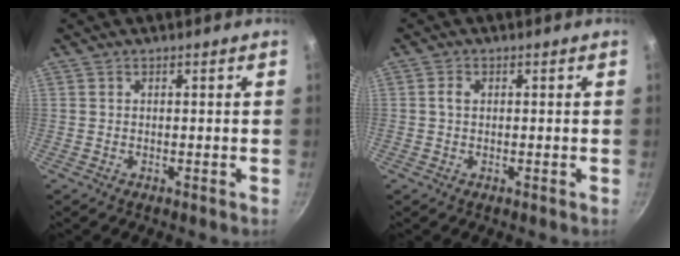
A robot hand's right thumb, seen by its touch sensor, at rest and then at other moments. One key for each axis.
{"total": 1.7, "fx": 0.3, "fy": 1.3, "fz": 1.1, "tx": -0.018, "ty": 0.006, "tz": 0.002}